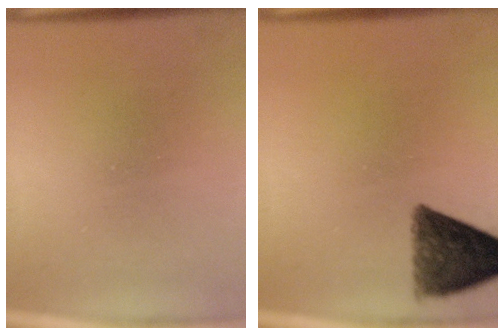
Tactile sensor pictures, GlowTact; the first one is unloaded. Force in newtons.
{"total": 9.2}